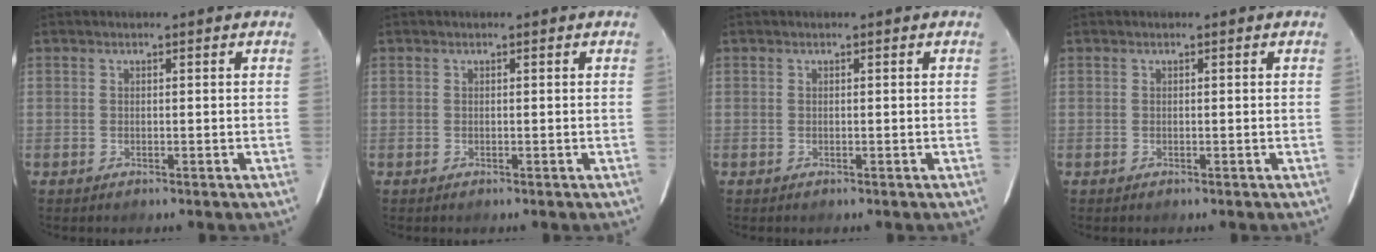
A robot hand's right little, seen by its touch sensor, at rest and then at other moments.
{"total": 0.0}
{"total": 0.0}
{"total": 0.0}